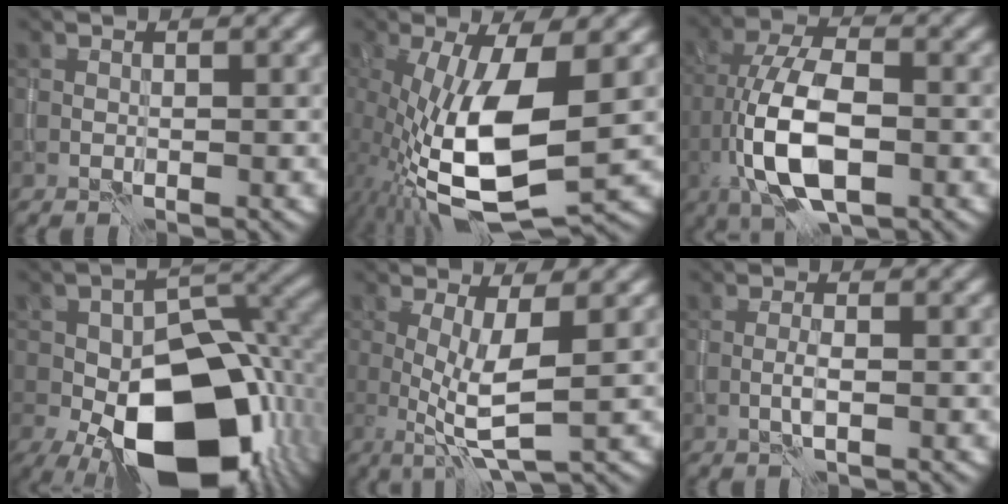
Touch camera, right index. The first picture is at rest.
{"total": 13.3, "force": [-2.2, 5.2, 12.0], "torque": [-0.239, -0.028, -0.036]}
{"total": 9.6, "force": [-2.9, 4.4, 8.0], "torque": [-0.162, 0.001, -0.057]}
{"total": 19.0, "force": [-6.5, 11.4, 13.8], "torque": [-0.208, -0.048, -0.070]}
{"total": 5.1, "force": [-0.4, 1.2, 4.9], "torque": [-0.089, -0.009, -0.007]}
{"total": 1.4, "force": [-0.5, 0.1, 1.3], "torque": [-0.029, 0.000, -0.011]}